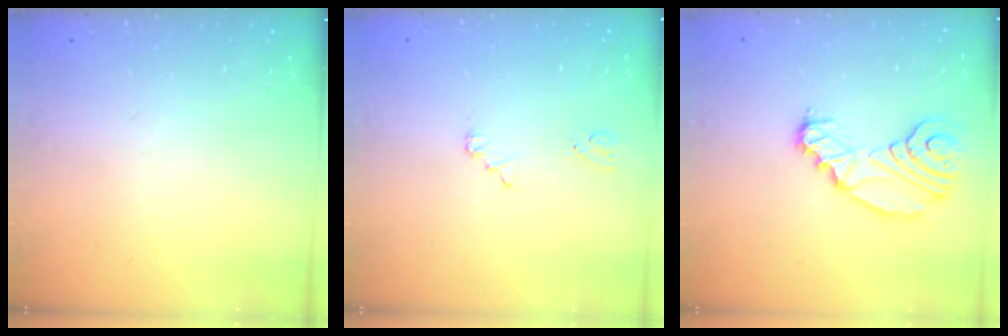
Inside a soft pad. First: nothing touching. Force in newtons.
{"total": 2.7, "press": 2.7, "slide": 0.4}
{"total": 13.7, "press": 12.9, "slide": 4.8}